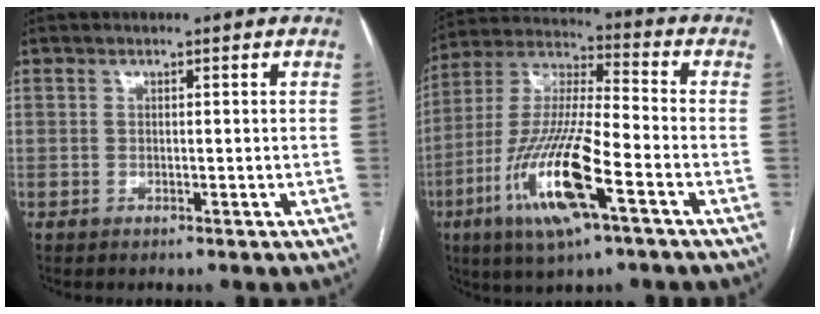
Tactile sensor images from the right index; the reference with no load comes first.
{"total": 17.2, "force": [-7.1, 2.4, 15.5], "torque": [-0.320, -0.018, -0.129]}